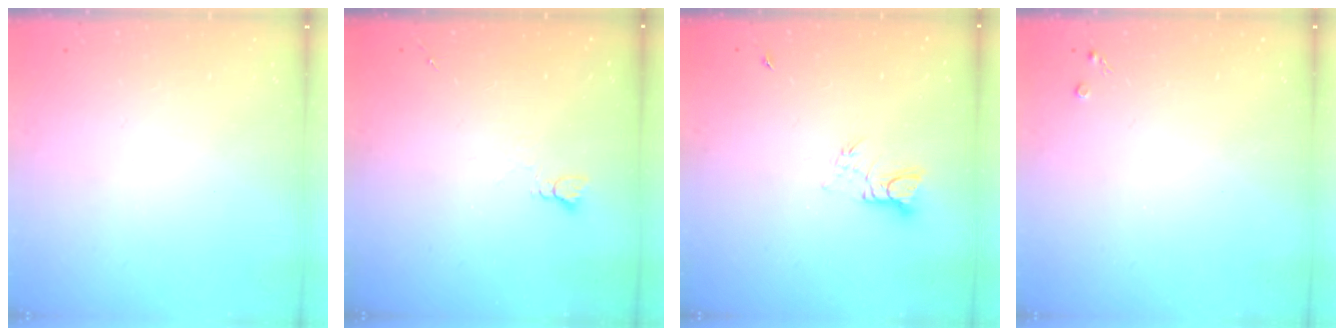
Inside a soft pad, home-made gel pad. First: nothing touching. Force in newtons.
{"total": 3.2, "press": 3.2, "slide": 0.4}
{"total": 3.8, "press": 3.8, "slide": 0.4}
{"total": 2.1, "press": 2.1, "slide": 0.4}